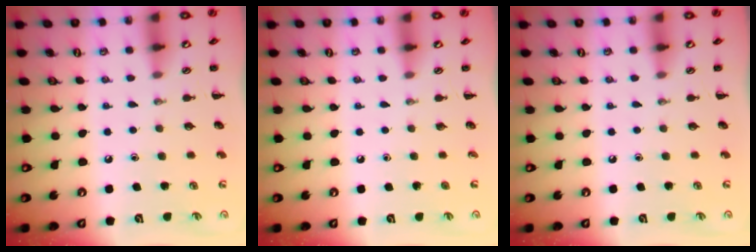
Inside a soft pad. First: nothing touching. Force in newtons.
{"total": 0.0}
{"total": 0.0}